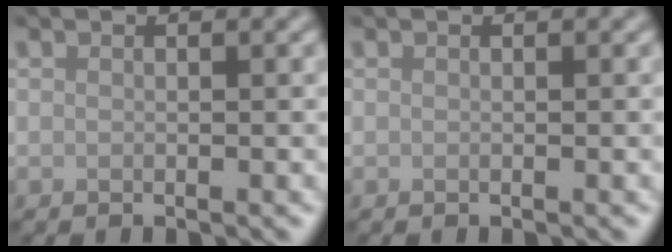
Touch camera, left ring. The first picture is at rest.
{"total": 0.0}